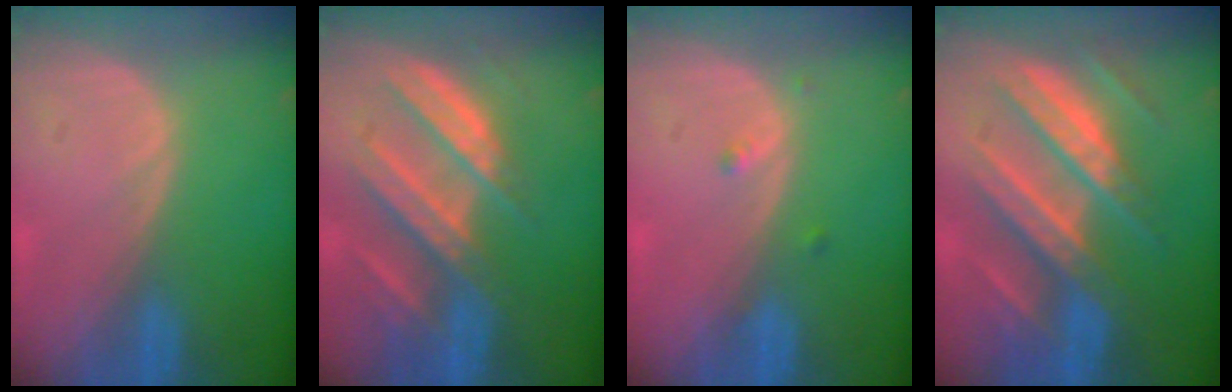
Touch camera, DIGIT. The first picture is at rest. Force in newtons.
{"total": 9.6, "press": 8.5, "slide": 4.4}
{"total": 1.3, "press": 1.1, "slide": 0.7}
{"total": 10.8, "press": 10.7, "slide": 1.1}